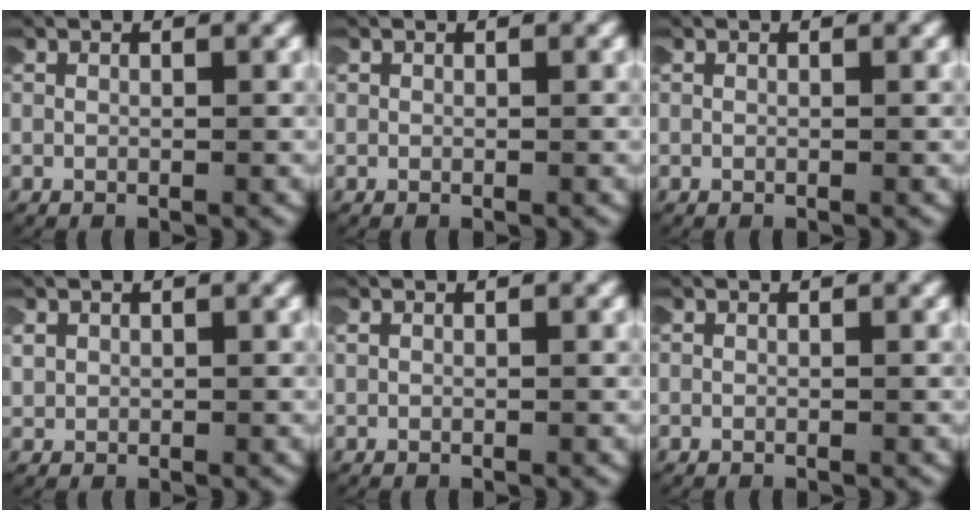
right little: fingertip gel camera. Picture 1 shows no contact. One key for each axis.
{"total": 0.0}
{"total": 0.0}
{"total": 1.4, "fx": 0.3, "fy": 1.3, "fz": 0.5, "tx": -0.027, "ty": -0.001, "tz": 0.010}
{"total": 0.0}
{"total": 0.0}